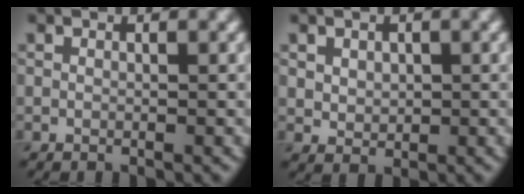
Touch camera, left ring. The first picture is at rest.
{"total": 1.7, "force": [0.6, 1.4, 0.8], "torque": [-0.015, -0.003, 0.015]}